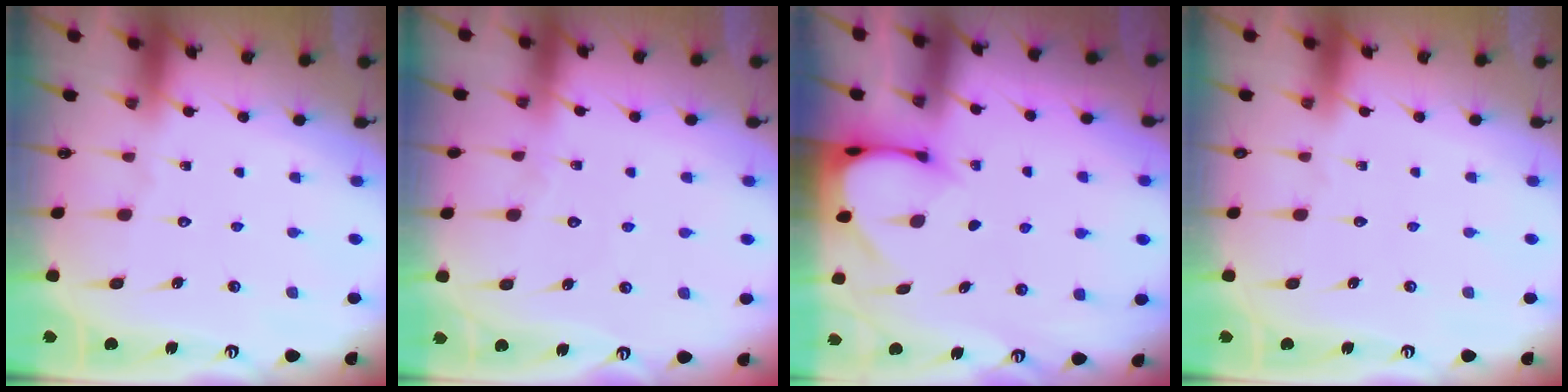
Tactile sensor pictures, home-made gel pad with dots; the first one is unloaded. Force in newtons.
{"total": 3.2, "press": 3.1, "slide": 0.5}
{"total": 3.0, "press": 3.0, "slide": 0.3}
{"total": 0.0}